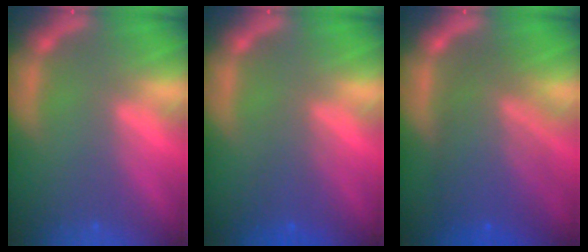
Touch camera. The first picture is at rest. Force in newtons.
{"total": 2.5}
{"total": 8.5}